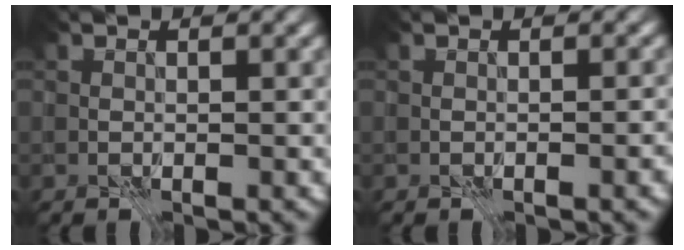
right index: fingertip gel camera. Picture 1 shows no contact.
{"total": 1.0, "force": [-0.6, 0.2, 0.7], "torque": [-0.011, 0.002, -0.008]}